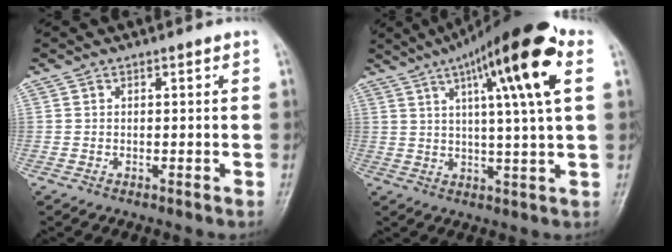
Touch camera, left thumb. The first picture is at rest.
{"total": 18.2, "force": [7.2, 2.6, 16.5], "torque": [-0.250, 0.003, 0.105]}